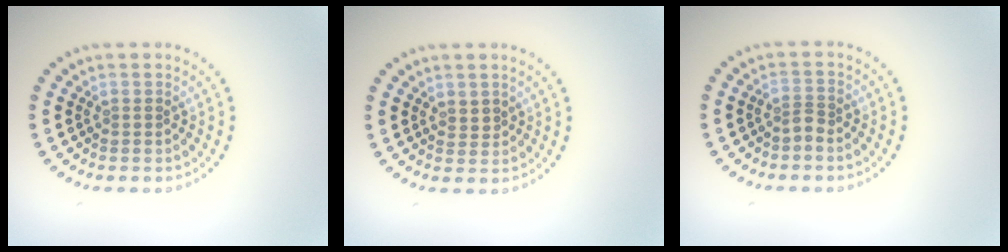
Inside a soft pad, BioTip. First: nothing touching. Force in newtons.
{"total": 0.7, "press": 0.5, "slide": 0.4}
{"total": 1.1, "press": 0.7, "slide": 0.8}